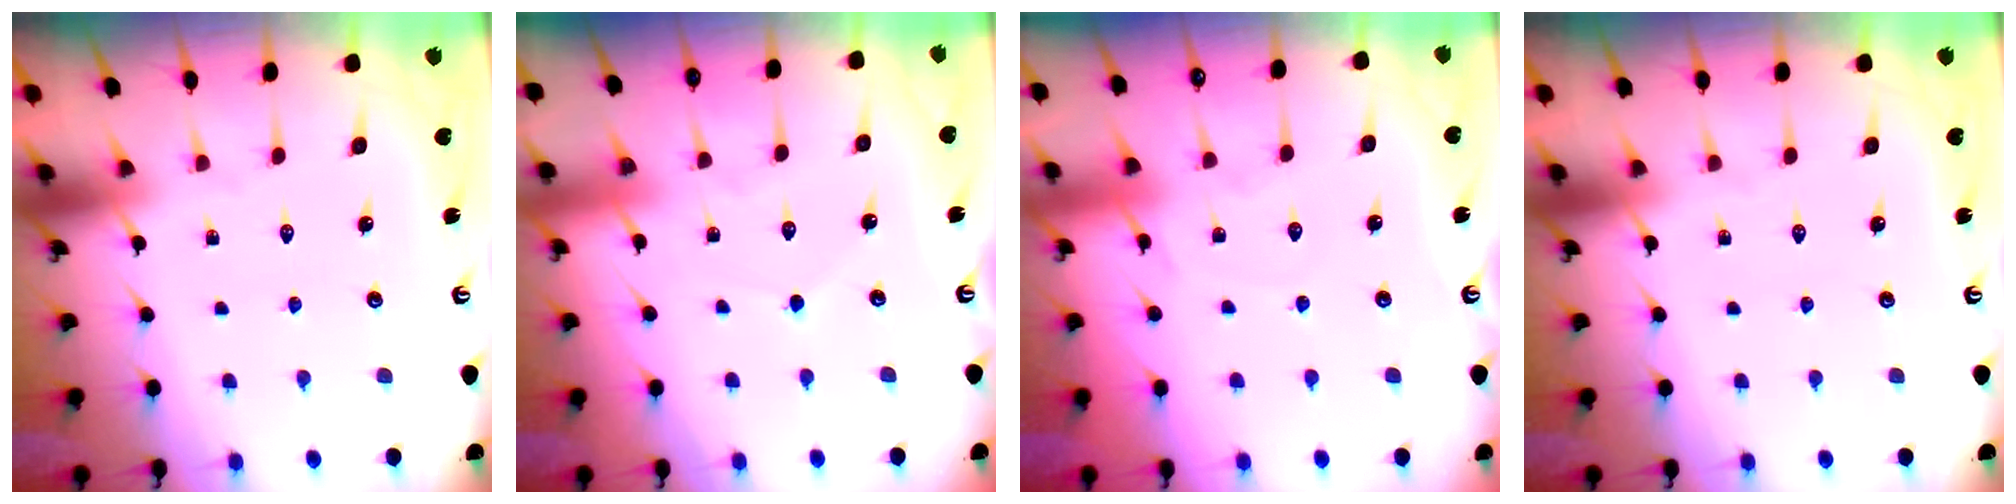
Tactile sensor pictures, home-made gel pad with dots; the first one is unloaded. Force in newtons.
{"total": 3.0, "press": 3.0, "slide": 0.3}
{"total": 4.3, "press": 4.3, "slide": 0.5}
{"total": 0.0}